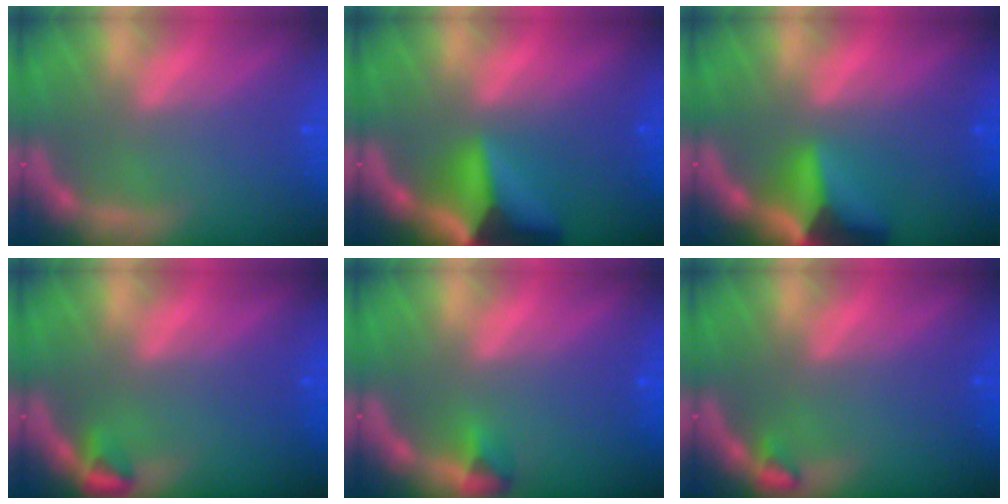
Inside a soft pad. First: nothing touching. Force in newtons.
{"total": 9.6}
{"total": 7.4}
{"total": 1.5}
{"total": 1.4}
{"total": 0.9}